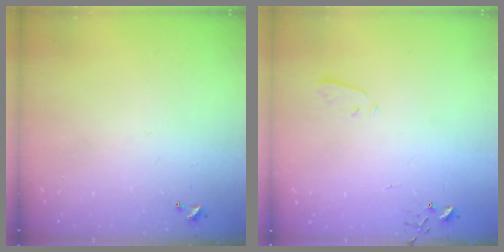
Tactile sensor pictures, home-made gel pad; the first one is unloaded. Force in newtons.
{"total": 2.9, "press": 2.9, "slide": 0.1}